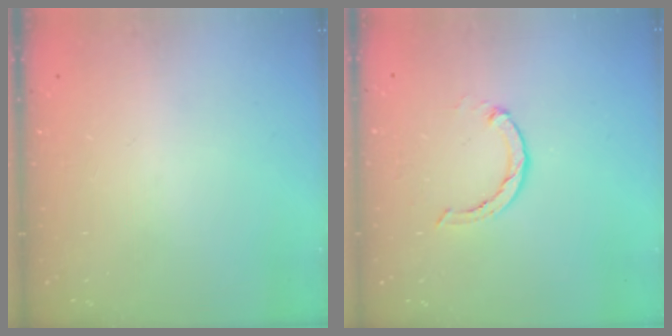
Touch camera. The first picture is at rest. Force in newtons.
{"total": 3.0, "press": 3.0, "slide": 0.4}